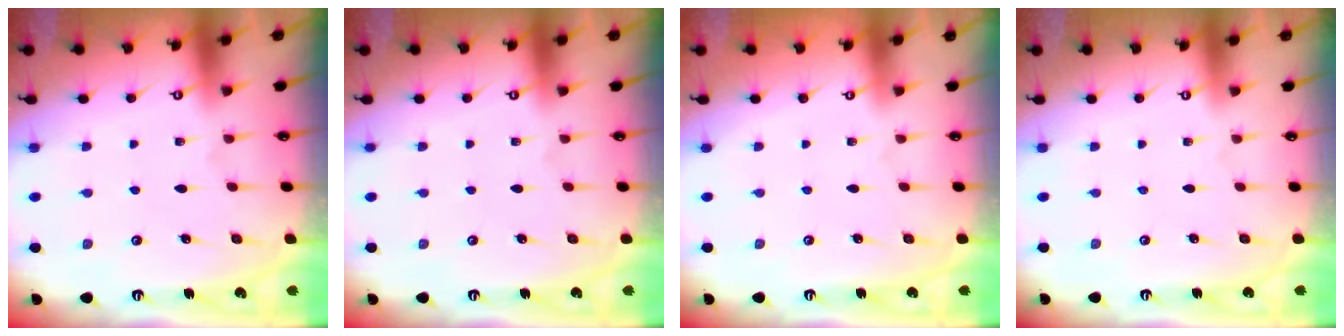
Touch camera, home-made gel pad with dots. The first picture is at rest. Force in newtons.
{"total": 0.0}
{"total": 0.0}
{"total": 0.0}